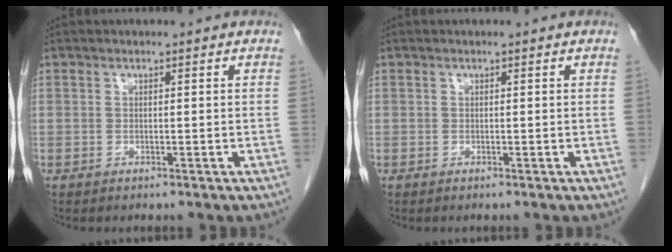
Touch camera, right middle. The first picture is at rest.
{"total": 0.0}